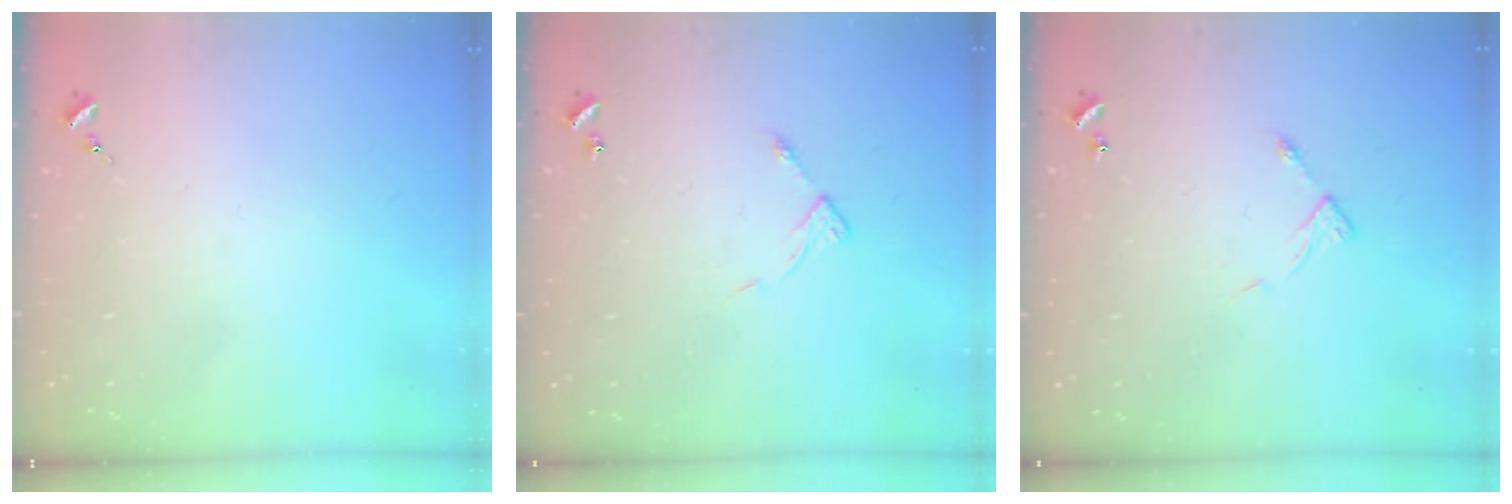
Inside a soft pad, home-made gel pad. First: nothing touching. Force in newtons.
{"total": 5.4, "press": 5.4, "slide": 0.4}
{"total": 5.4, "press": 5.4, "slide": 0.4}